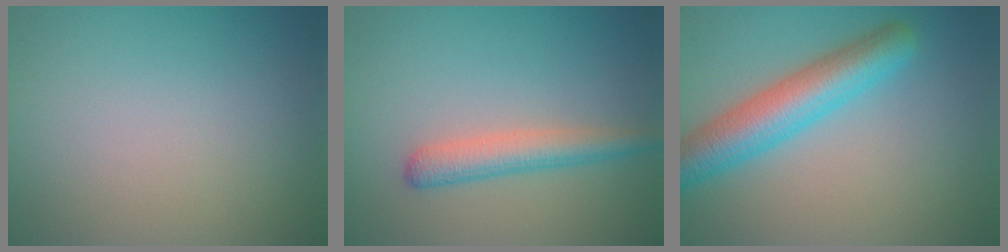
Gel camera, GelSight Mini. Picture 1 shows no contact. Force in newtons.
{"total": 2.9, "press": 2.9, "slide": 0.1}
{"total": 5.7, "press": 5.7, "slide": 0.2}